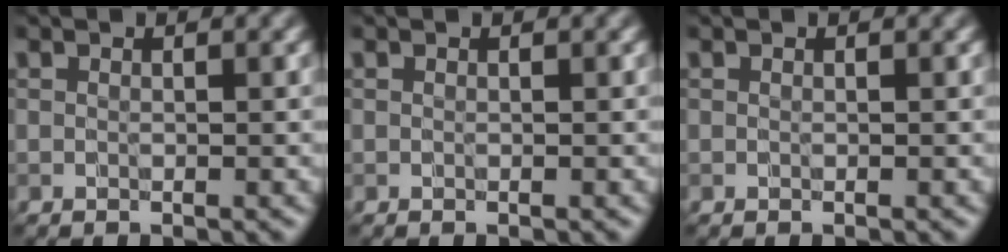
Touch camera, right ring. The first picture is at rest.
{"total": 0.0}
{"total": 0.0}